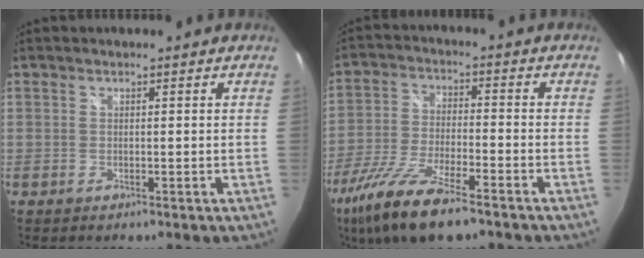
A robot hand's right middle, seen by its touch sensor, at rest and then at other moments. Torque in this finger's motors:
{"motor_torque": [2.07, -0.07, 0.71, 0.14]}